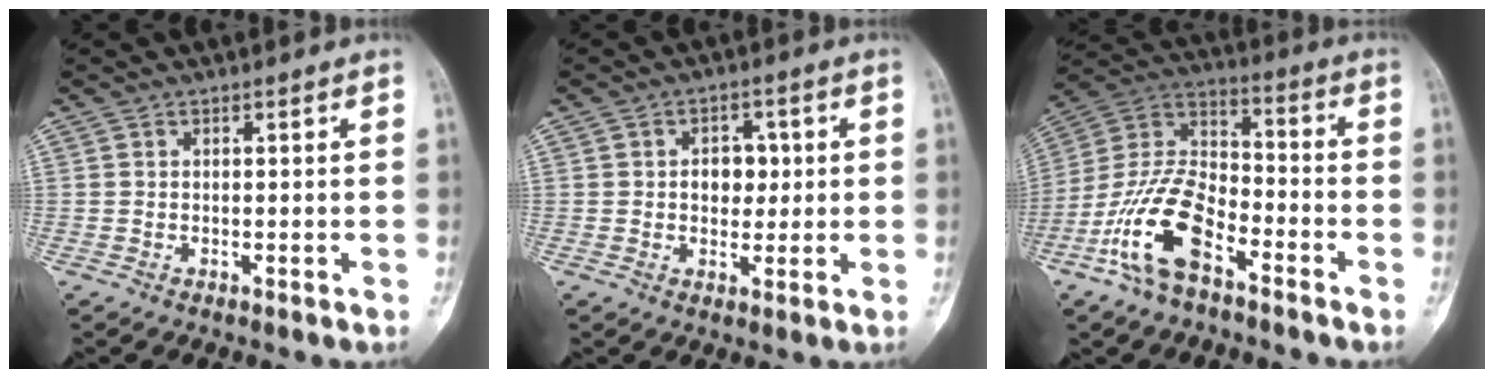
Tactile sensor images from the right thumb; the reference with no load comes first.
{"total": 5.1, "force": [0.5, 3.8, 3.3], "torque": [-0.015, 0.003, 0.006]}
{"total": 15.6, "force": [-8.2, 7.5, 11.0], "torque": [-0.215, 0.056, -0.166]}